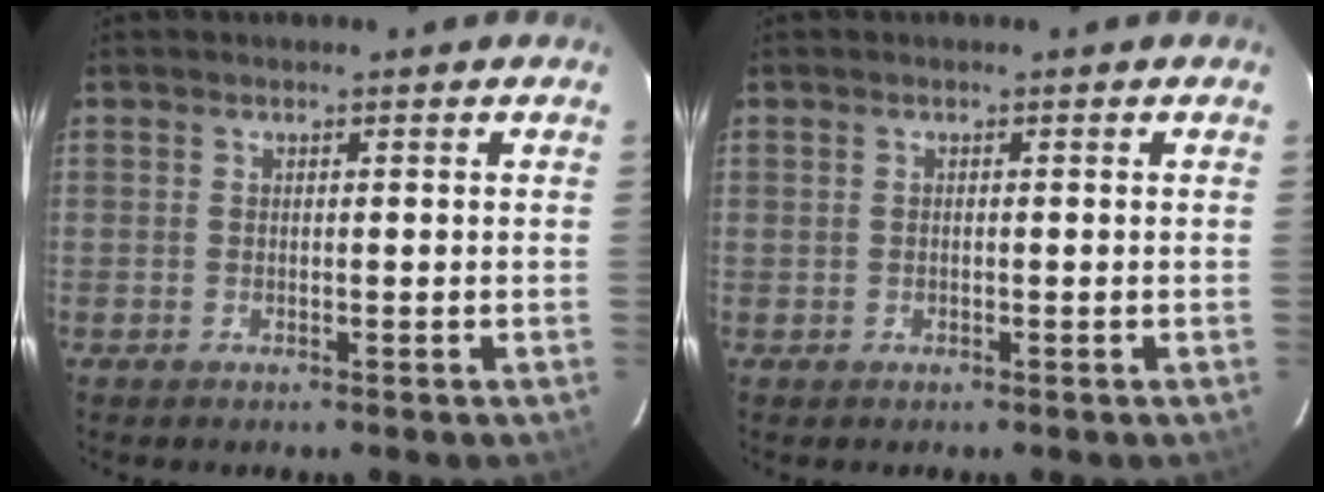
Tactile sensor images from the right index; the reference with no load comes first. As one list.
[{"total": 0.0}]